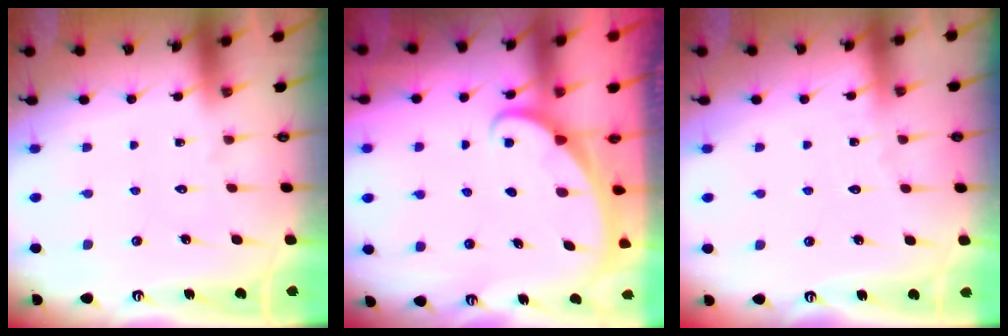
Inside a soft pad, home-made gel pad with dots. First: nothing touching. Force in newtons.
{"total": 1.7, "press": 1.7, "slide": 0.1}
{"total": 2.2, "press": 2.2, "slide": 0.3}